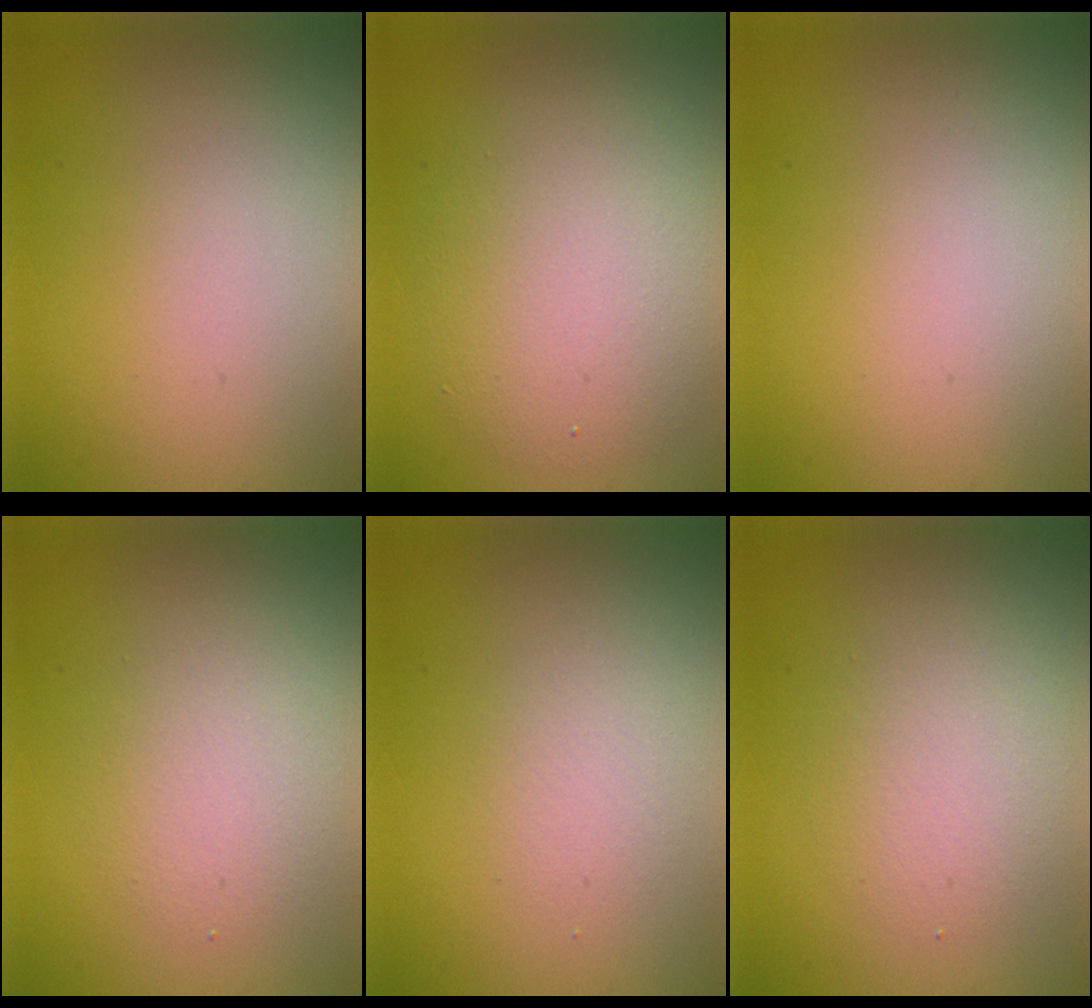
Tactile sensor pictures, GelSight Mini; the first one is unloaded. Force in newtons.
{"total": 5.7, "press": 5.7, "slide": 0.6}
{"total": 0.0}
{"total": 2.9, "press": 2.9, "slide": 0.2}
{"total": 1.7, "press": 1.7, "slide": 0.1}
{"total": 2.9, "press": 2.9, "slide": 0.3}